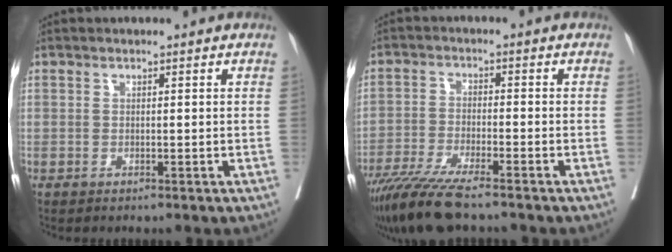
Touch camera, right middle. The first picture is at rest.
{"total": 9.3, "force": [-7.5, 0.5, 5.4], "torque": [-0.091, -0.026, -0.132]}